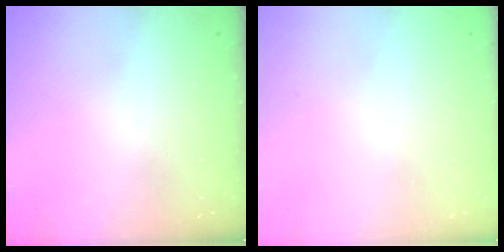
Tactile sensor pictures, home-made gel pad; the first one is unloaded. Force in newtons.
{"total": 2.5, "press": 2.5, "slide": 0.2}